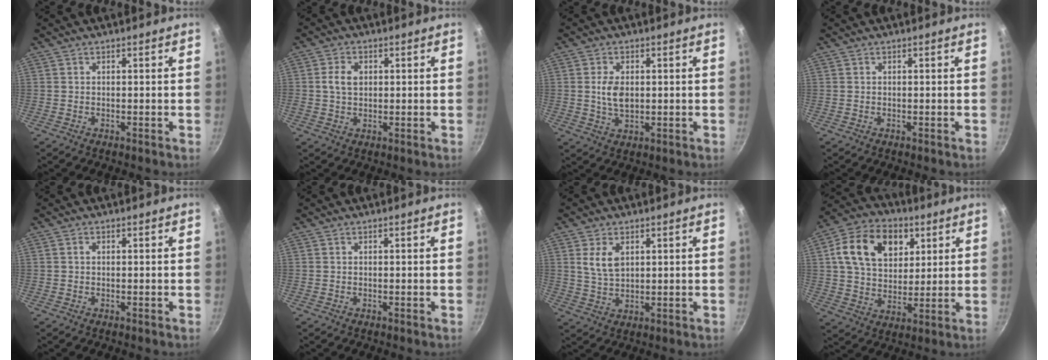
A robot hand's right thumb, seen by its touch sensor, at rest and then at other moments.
{"total": 4.2, "force": [0.7, 3.0, 2.8], "torque": [-0.041, 0.005, 0.009]}
{"total": 5.1, "force": [0.4, 3.1, 4.0], "torque": [-0.070, -0.005, 0.008]}
{"total": 0.0}
{"total": 0.5, "force": [0.1, 0.4, 0.4], "torque": [-0.005, 0.004, 0.001]}
{"total": 0.0}
{"total": 5.5, "force": [2.0, 3.2, 4.0], "torque": [-0.070, -0.011, 0.042]}
{"total": 16.7, "force": [5.8, 11.9, 10.2], "torque": [-0.151, -0.005, 0.088]}